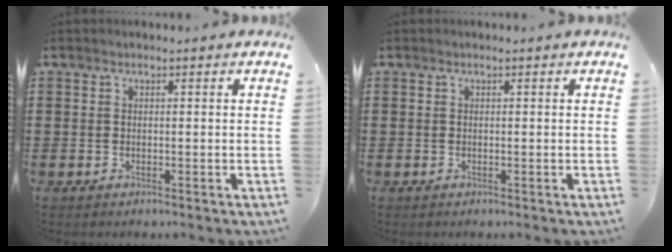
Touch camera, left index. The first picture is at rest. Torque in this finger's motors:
{"motor_torque": [0.00, 0.00, 0.00, 0.00]}